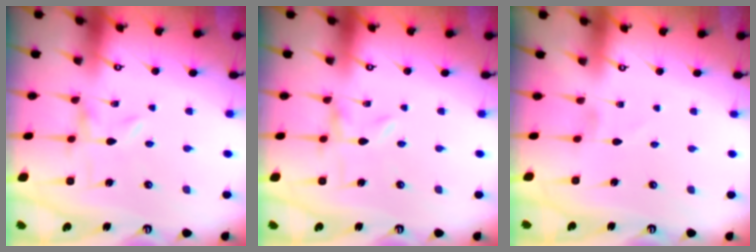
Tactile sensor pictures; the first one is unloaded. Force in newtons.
{"total": 0.0}
{"total": 0.9, "press": 0.9, "slide": 0.1}